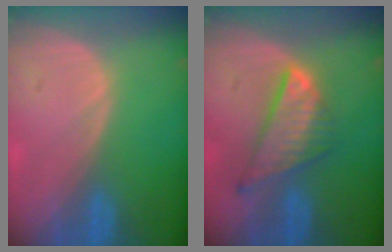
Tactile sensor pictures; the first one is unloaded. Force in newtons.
{"total": 8.3, "press": 7.1, "slide": 4.4}